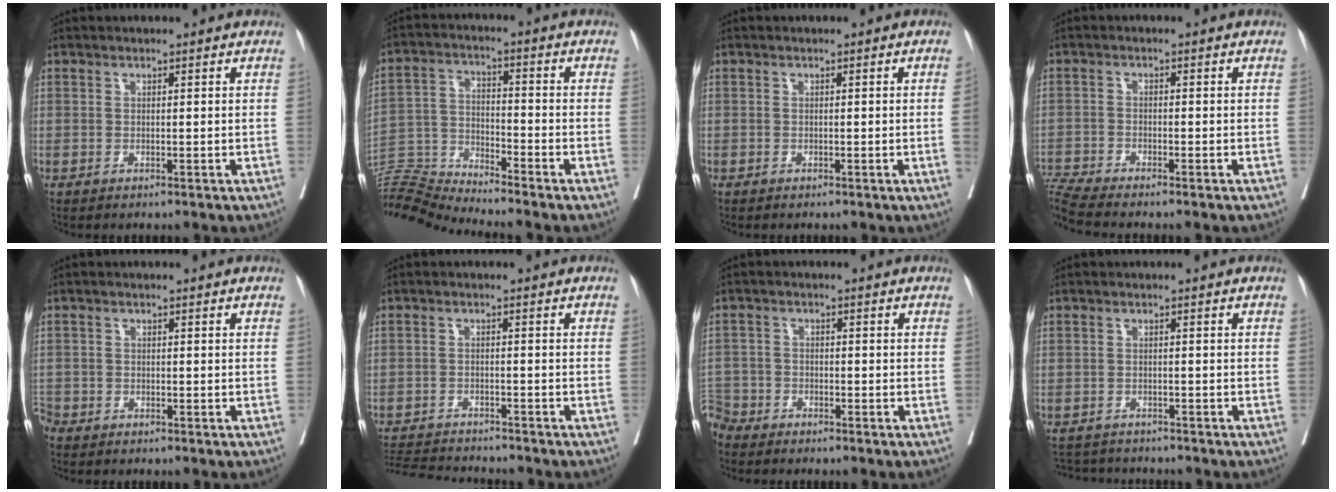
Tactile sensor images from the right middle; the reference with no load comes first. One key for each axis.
{"total": 12.2, "fx": -11.7, "fy": -2.5, "fz": 2.2, "tx": -0.045, "ty": 0.012, "tz": -0.222}
{"total": 0.8, "fx": -0.1, "fy": -0.2, "fz": 0.8, "tx": -0.009, "ty": -0.001, "tz": -0.001}
{"total": 12.2, "fx": -11.0, "fy": -1.9, "fz": 4.9, "tx": -0.099, "ty": -0.007, "tz": -0.196}
{"total": 2.9, "fx": -2.3, "fy": 1.7, "fz": 0.5, "tx": -0.014, "ty": 0.000, "tz": -0.046}
{"total": 8.4, "fx": -8.2, "fy": 0.4, "fz": 1.9, "tx": -0.035, "ty": -0.005, "tz": -0.134}
{"total": 4.5, "fx": -4.1, "fy": 1.7, "fz": -0.5, "tx": 0.013, "ty": -0.006, "tz": -0.086}
{"total": 6.8, "fx": -6.7, "fy": 1.1, "fz": 0.6, "tx": -0.015, "ty": 0.001, "tz": -0.103}